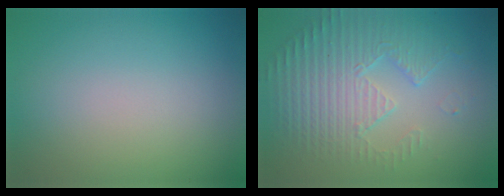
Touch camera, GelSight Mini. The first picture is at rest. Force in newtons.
{"total": 4.9, "press": 3.5, "slide": 3.4}